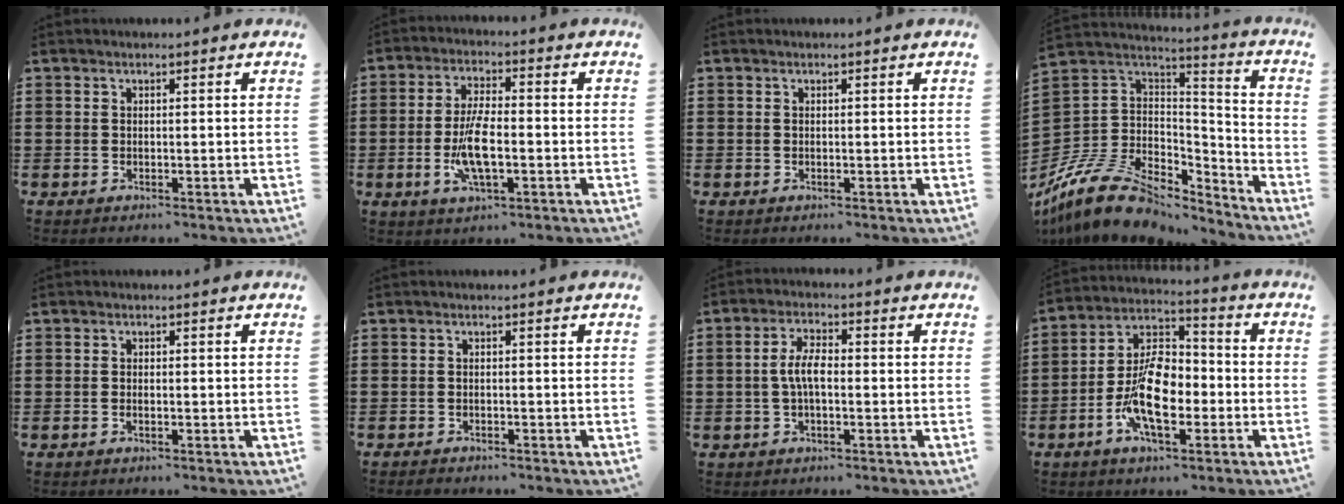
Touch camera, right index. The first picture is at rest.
{"total": 7.9, "force": [-1.8, 2.5, 7.3], "torque": [-0.155, -0.011, -0.035]}
{"total": 0.0}
{"total": 11.9, "force": [-7.9, 6.4, 6.0], "torque": [-0.144, 0.019, -0.151]}
{"total": 0.7, "force": [-0.2, 0.2, 0.6], "torque": [-0.011, -0.005, -0.003]}
{"total": 0.8, "force": [-0.8, 0.3, 0.0], "torque": [-0.003, 0.001, -0.018]}
{"total": 4.7, "force": [-0.5, 1.9, 4.3], "torque": [-0.092, 0.001, -0.014]}
{"total": 11.1, "force": [-3.4, 5.8, 8.9], "torque": [-0.195, 0.002, -0.064]}